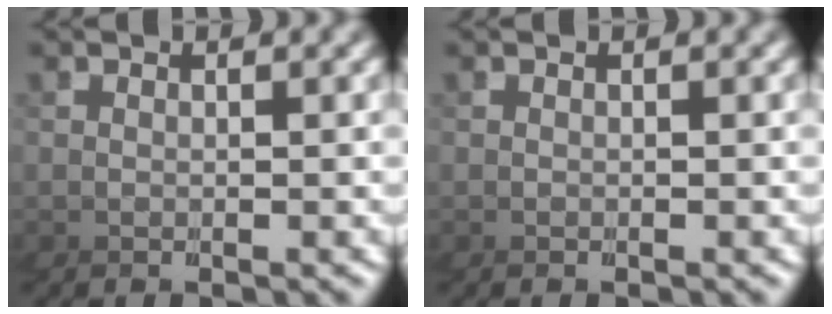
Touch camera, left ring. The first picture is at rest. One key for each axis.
{"total": 0.0}